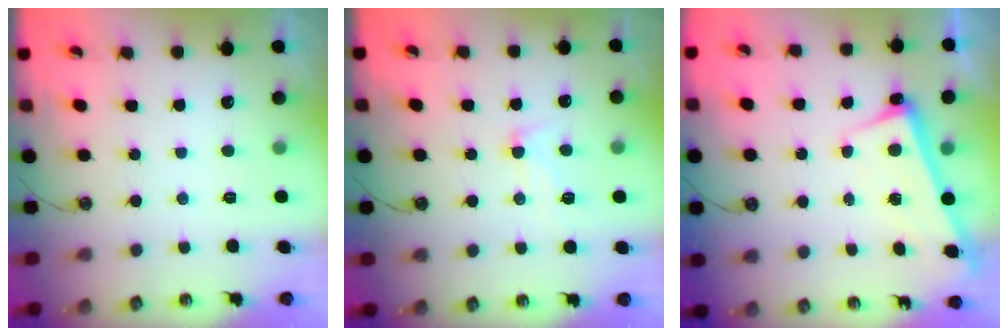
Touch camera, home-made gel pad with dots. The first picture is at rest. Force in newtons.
{"total": 7.5, "press": 7.4, "slide": 0.9}
{"total": 2.4, "press": 2.3, "slide": 0.9}